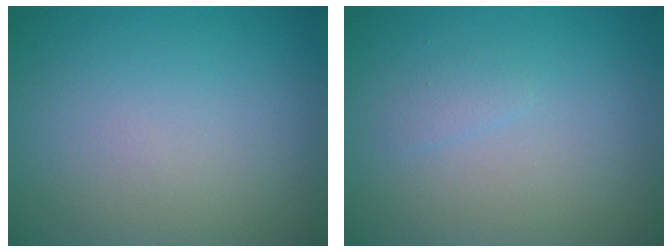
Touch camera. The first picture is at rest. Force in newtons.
{"total": 0.8, "press": 0.8, "slide": 0.0}